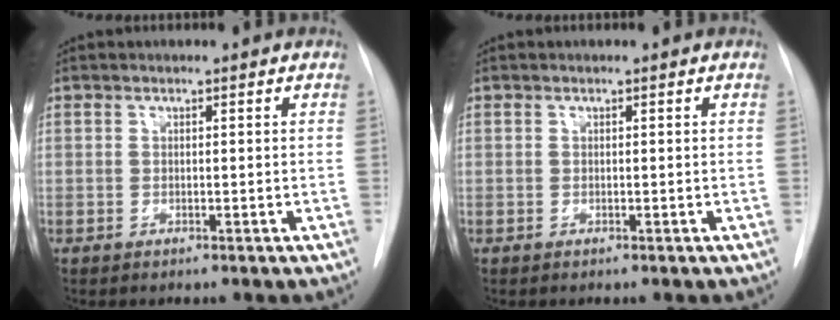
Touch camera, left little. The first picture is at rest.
{"total": 0.0}